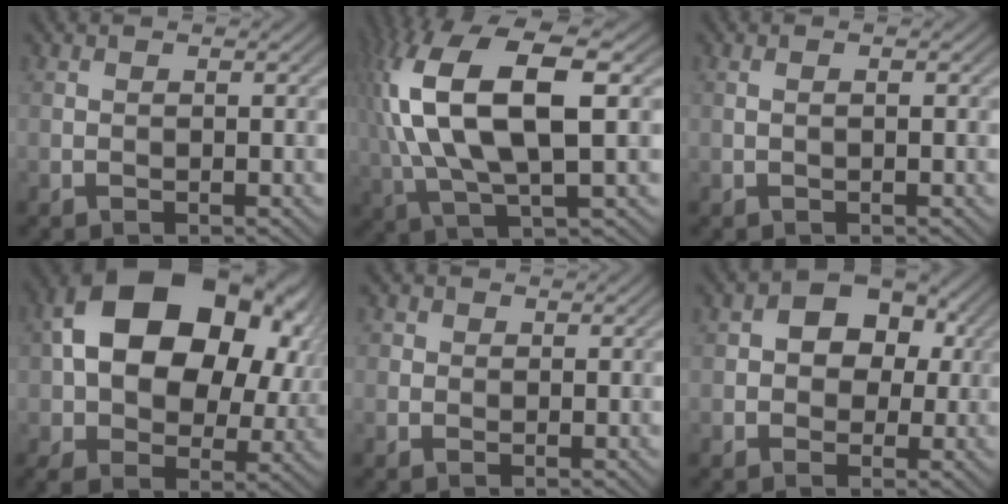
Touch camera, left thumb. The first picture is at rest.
{"total": 15.0, "force": [3.1, 6.0, 13.4], "torque": [-0.305, 0.014, 0.059]}
{"total": 0.6, "force": [0.0, 0.0, 0.6], "torque": [-0.010, 0.001, -0.001]}
{"total": 19.4, "force": [4.8, 13.0, 13.6], "torque": [-0.240, -0.004, 0.104]}
{"total": 1.5, "force": [0.5, 1.4, 0.4], "torque": [-0.006, -0.001, 0.003]}
{"total": 7.1, "force": [1.3, 5.6, 4.2], "torque": [-0.057, 0.017, -0.002]}